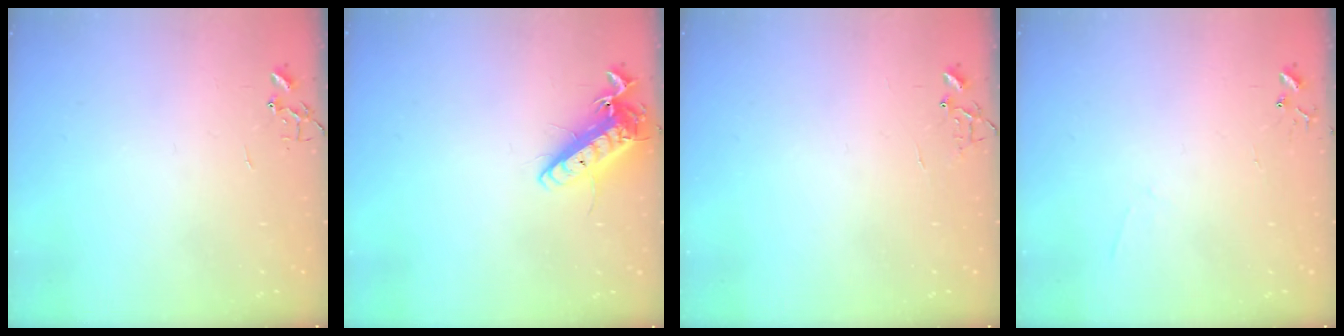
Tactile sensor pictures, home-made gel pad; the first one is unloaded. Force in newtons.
{"total": 14.0, "press": 13.9, "slide": 2.0}
{"total": 6.4, "press": 6.4, "slide": 0.6}
{"total": 4.4, "press": 4.4, "slide": 0.4}